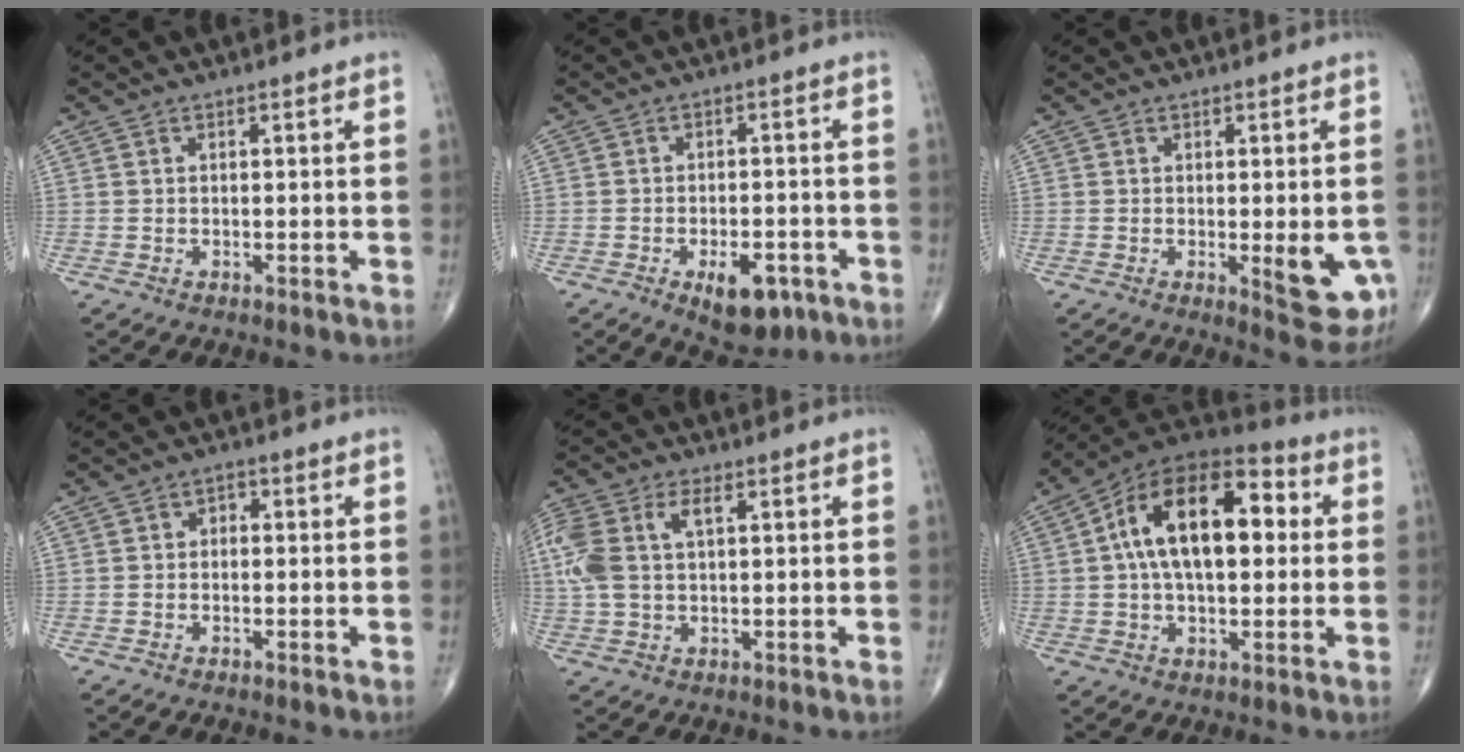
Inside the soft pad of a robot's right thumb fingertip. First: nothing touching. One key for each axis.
{"total": 8.4, "fx": -4.0, "fy": 4.3, "fz": 6.0, "tx": -0.066, "ty": 0.013, "tz": -0.049}
{"total": 7.4, "fx": -1.5, "fy": 2.5, "fz": 6.8, "tx": -0.069, "ty": -0.014, "tz": -0.014}
{"total": 1.3, "fx": -0.3, "fy": 1.1, "fz": 0.8, "tx": 0.001, "ty": 0.007, "tz": -0.013}
{"total": 11.1, "fx": 2.6, "fy": 6.2, "fz": 8.8, "tx": -0.232, "ty": 0.023, "tz": 0.053}
{"total": 19.4, "fx": 3.0, "fy": 10.5, "fz": 16.0, "tx": -0.246, "ty": 0.032, "tz": 0.036}